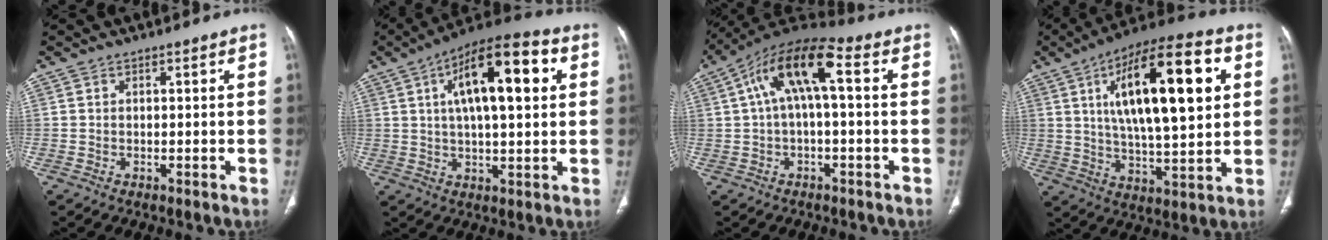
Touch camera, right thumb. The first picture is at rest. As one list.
[{"total": 17.3, "force": [4.8, 6.4, 15.4], "torque": [-0.226, 0.014, 0.066]}, {"total": 12.1, "force": [1.9, 4.6, 11.0], "torque": [-0.207, 0.047, 0.026]}, {"total": 23.4, "force": [6.2, 8.2, 21.0], "torque": [-0.321, -0.002, 0.095]}]